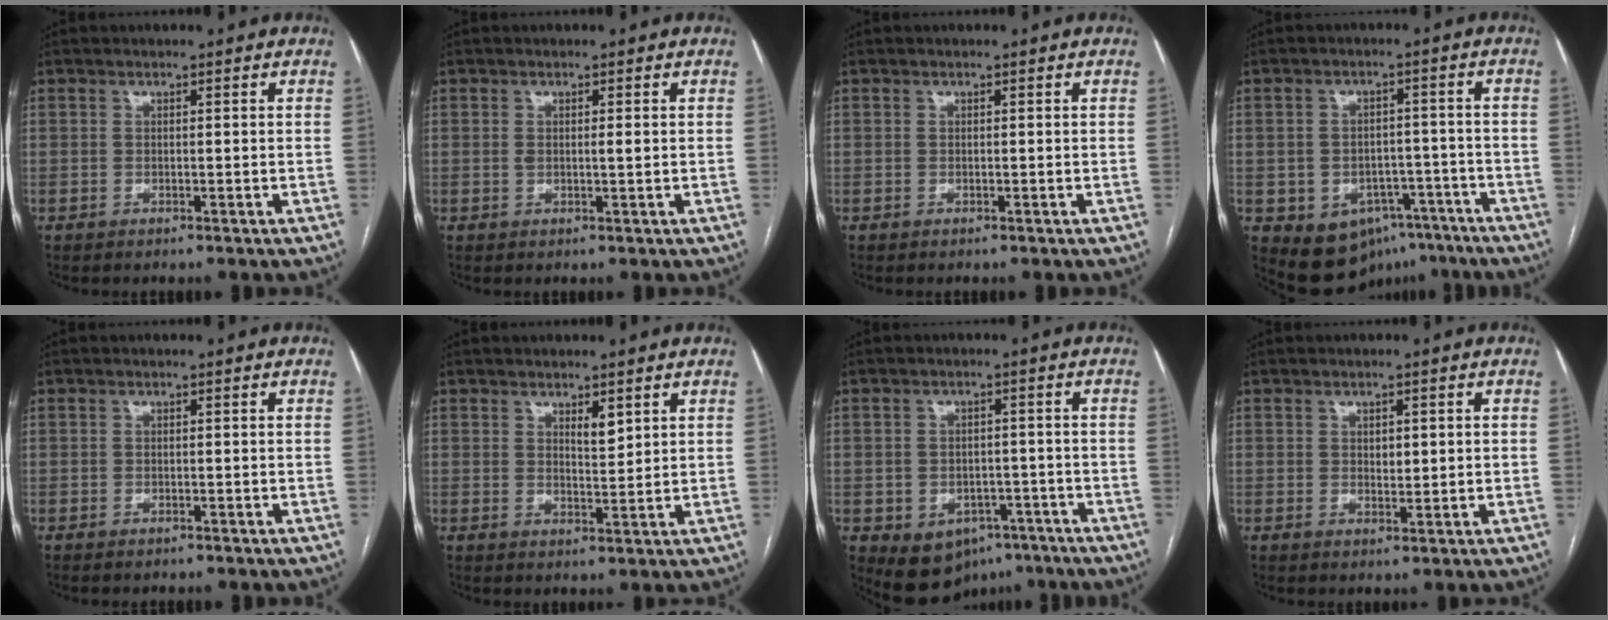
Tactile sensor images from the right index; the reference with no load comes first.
{"total": 1.4, "force": [0.1, 0.3, 1.4], "torque": [-0.026, 0.000, 0.002]}
{"total": 0.0}
{"total": 11.0, "force": [-6.0, 8.3, 4.0], "torque": [-0.045, 0.033, -0.073]}
{"total": 1.0, "force": [-0.8, 0.4, 0.3], "torque": [-0.008, -0.001, -0.010]}
{"total": 2.5, "force": [1.5, 0.8, 1.9], "torque": [-0.034, -0.004, 0.030]}
{"total": 9.0, "force": [-5.0, 6.6, 3.5], "torque": [-0.045, 0.019, -0.058]}
{"total": 2.2, "force": [0.3, 1.1, 1.9], "torque": [-0.026, -0.002, 0.007]}